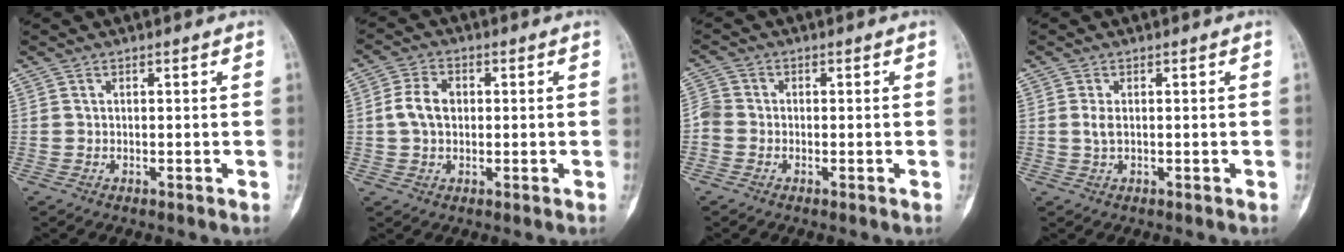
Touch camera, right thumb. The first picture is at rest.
{"total": 5.7, "force": [0.3, 4.0, 4.0], "torque": [-0.078, 0.013, 0.002]}
{"total": 3.3, "force": [-0.9, 2.7, 1.5], "torque": [-0.031, 0.006, -0.030]}
{"total": 1.6, "force": [0.1, 0.7, 1.4], "torque": [-0.035, -0.001, 0.004]}